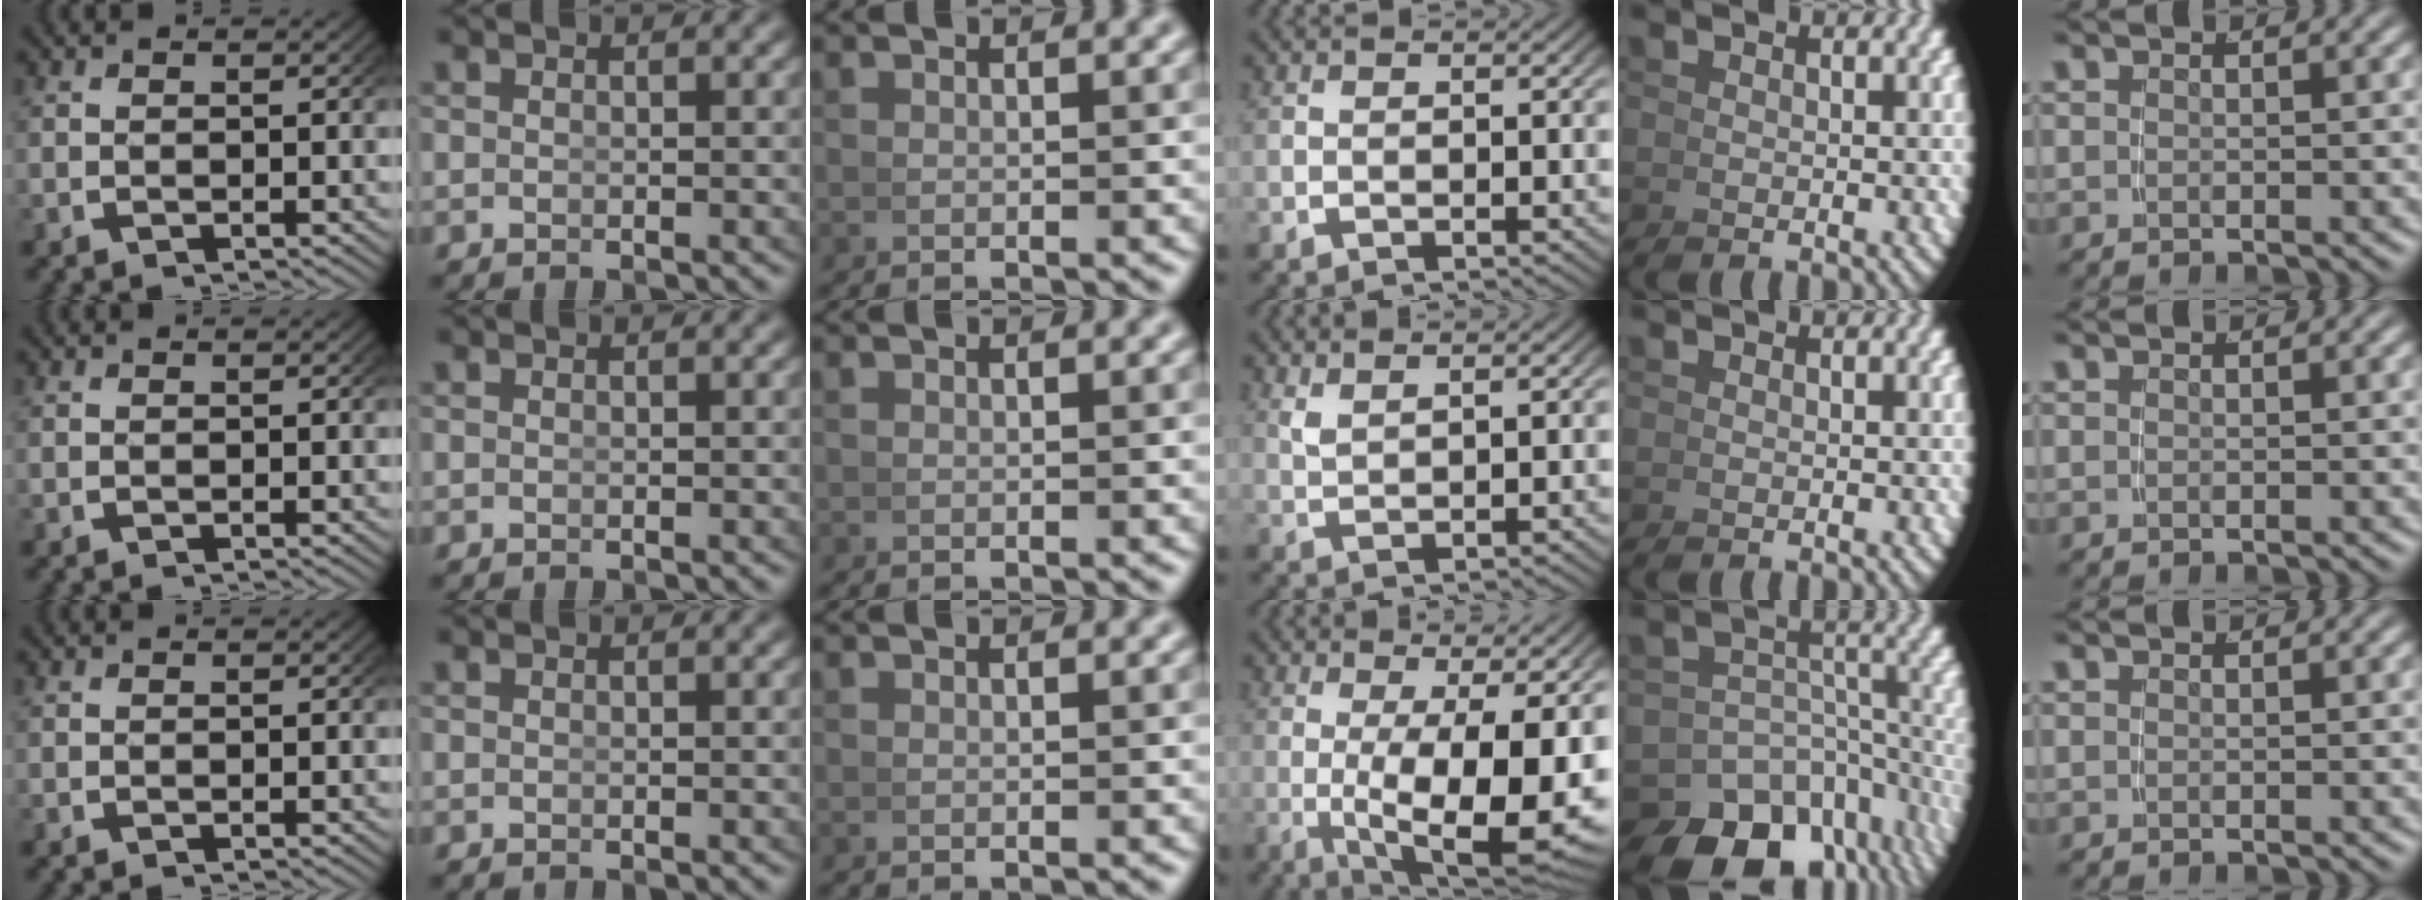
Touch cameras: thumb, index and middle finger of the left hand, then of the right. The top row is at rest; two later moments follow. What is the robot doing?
{"motion": "grasp_and_lifting", "object": "coin"}